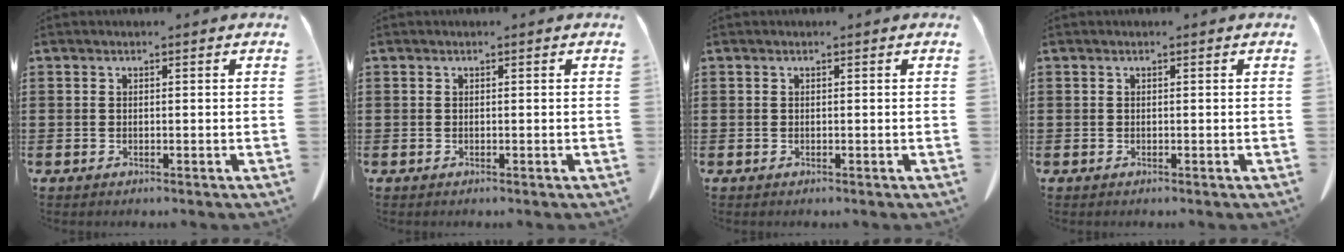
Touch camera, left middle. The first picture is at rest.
{"total": 0.0}
{"total": 0.0}
{"total": 0.0}